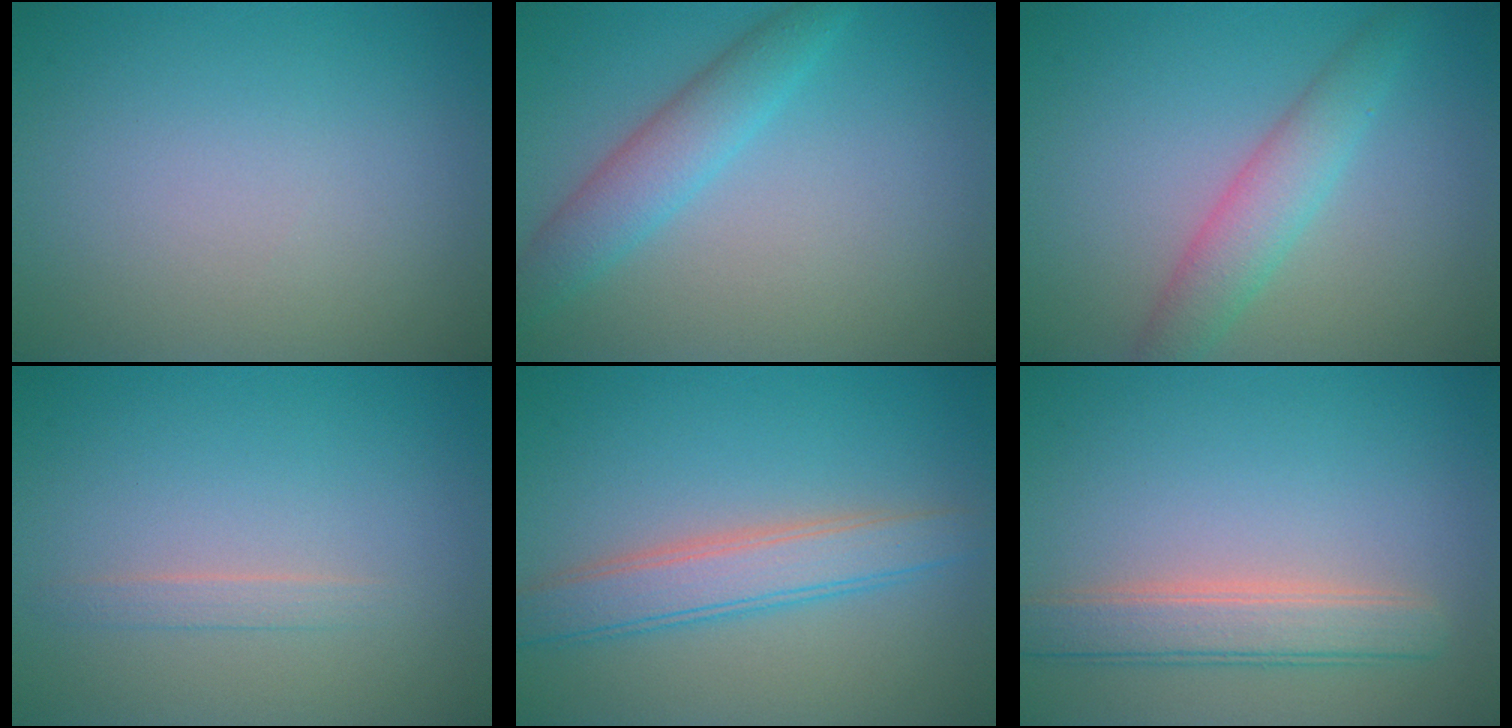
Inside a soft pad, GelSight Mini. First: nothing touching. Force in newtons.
{"total": 3.5, "press": 3.5, "slide": 0.0}
{"total": 3.4, "press": 3.4, "slide": 0.1}
{"total": 1.1, "press": 1.1, "slide": 0.1}
{"total": 4.2, "press": 4.2, "slide": 0.2}
{"total": 3.7, "press": 3.7, "slide": 0.6}